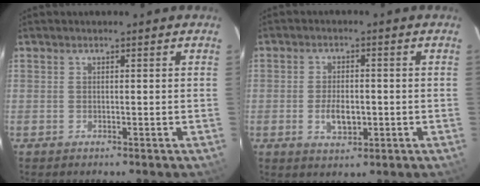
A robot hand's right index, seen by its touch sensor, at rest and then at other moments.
{"total": 5.3, "force": [-1.2, 3.0, 4.2], "torque": [-0.083, -0.004, -0.016]}